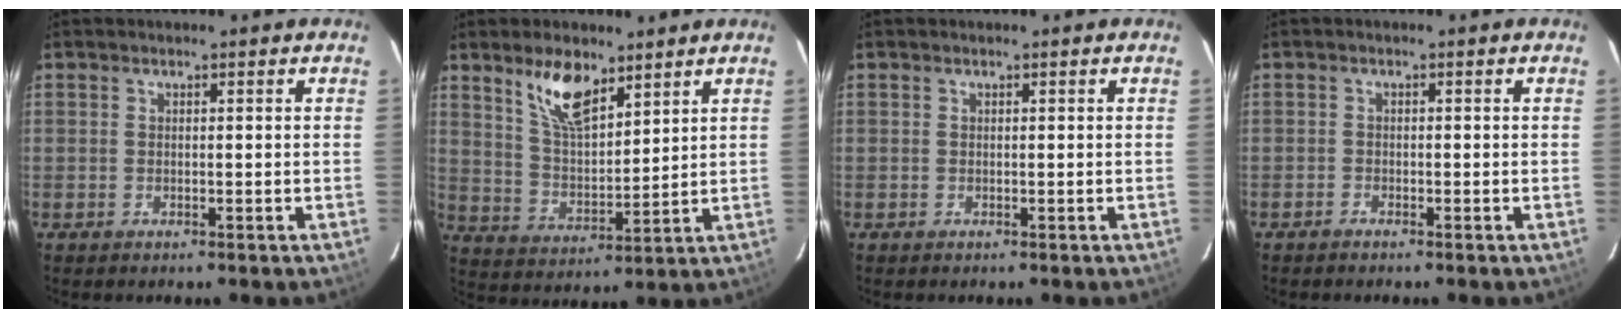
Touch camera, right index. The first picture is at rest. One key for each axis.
{"total": 10.0, "fx": 6.6, "fy": 4.0, "fz": 6.3, "tx": -0.113, "ty": 0.003, "tz": 0.133}
{"total": 0.0}
{"total": 0.9, "fx": -0.8, "fy": 0.2, "fz": 0.0, "tx": -0.004, "ty": 0.003, "tz": -0.018}